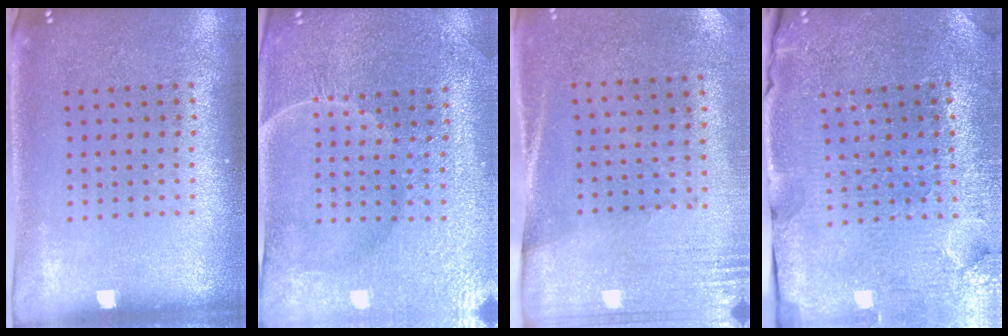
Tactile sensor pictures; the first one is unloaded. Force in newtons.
{"total": 4.4, "press": 4.3, "slide": 1.1}
{"total": 2.8, "press": 2.4, "slide": 1.4}
{"total": 3.8, "press": 3.7, "slide": 0.7}